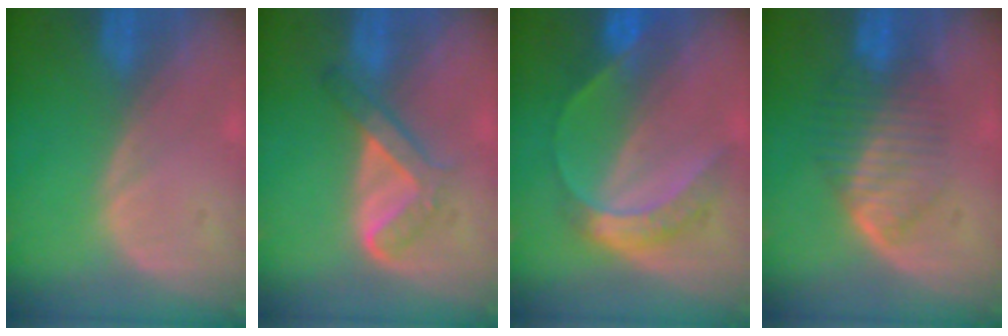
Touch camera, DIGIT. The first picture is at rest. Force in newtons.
{"total": 4.9, "press": 4.8, "slide": 1.0}
{"total": 6.9, "press": 5.7, "slide": 3.9}
{"total": 6.5, "press": 6.2, "slide": 1.8}